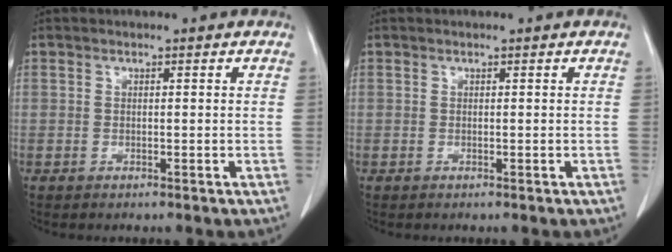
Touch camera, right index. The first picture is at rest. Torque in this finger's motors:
{"motor_torque": [0.00, 0.00, 0.00, 0.01]}